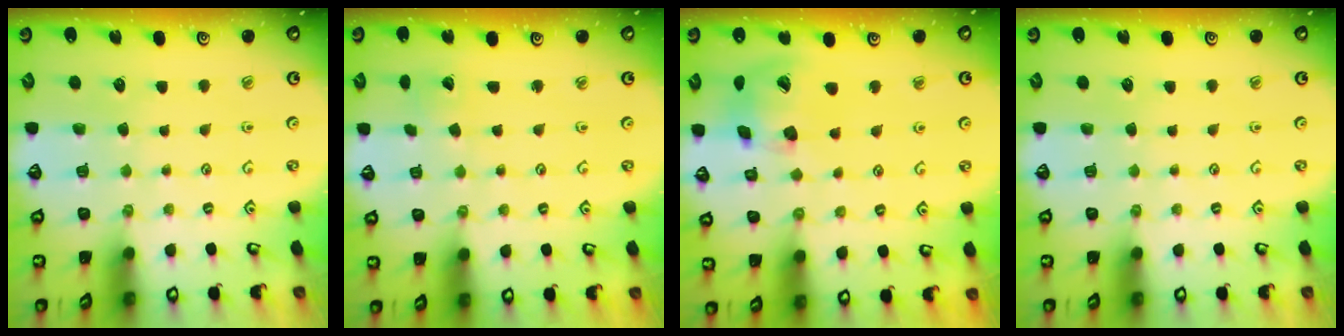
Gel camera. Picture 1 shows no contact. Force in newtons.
{"total": 2.4, "press": 2.4, "slide": 0.2}
{"total": 15.7, "press": 15.5, "slide": 2.3}
{"total": 0.0}